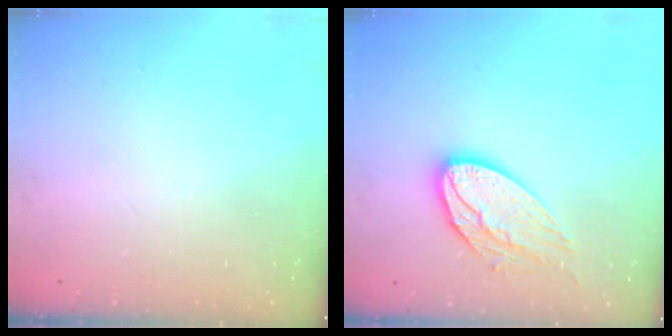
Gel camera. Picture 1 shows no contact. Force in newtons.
{"total": 14.8, "press": 14.8, "slide": 1.0}